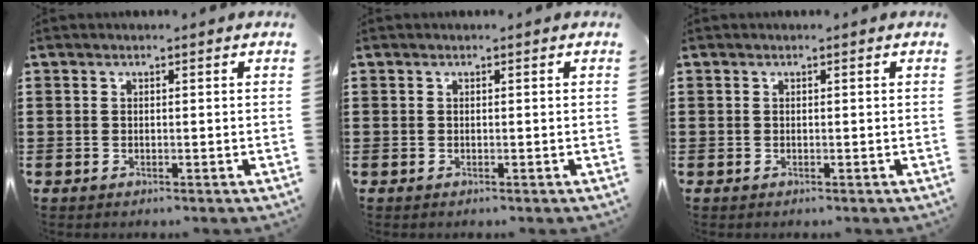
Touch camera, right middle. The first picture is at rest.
{"total": 0.0}
{"total": 0.0}